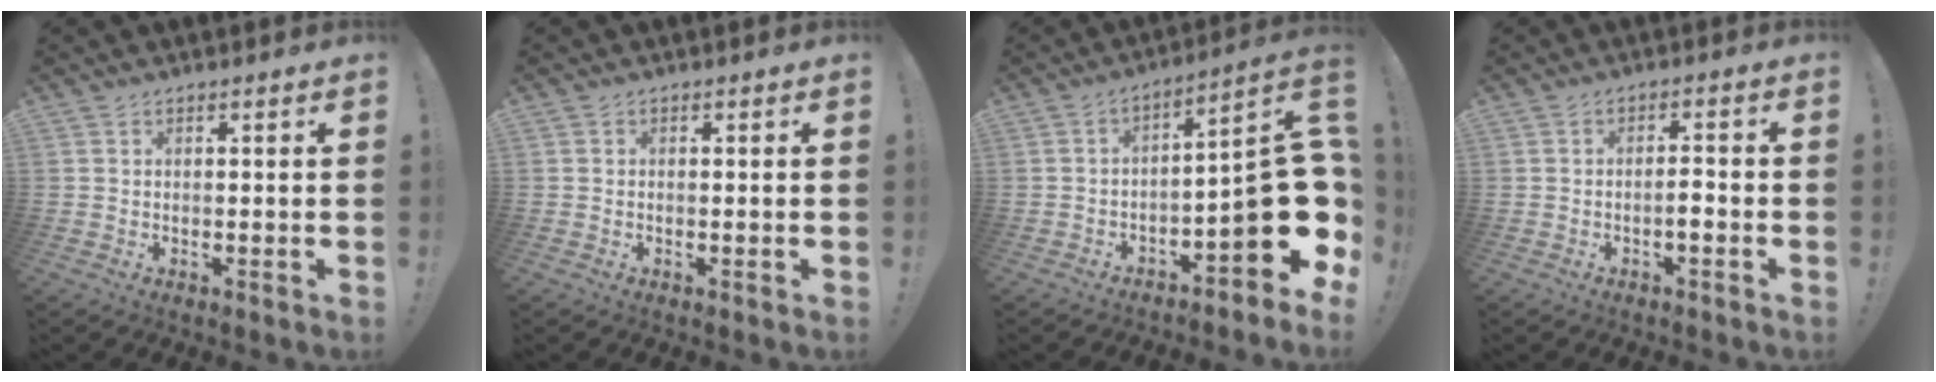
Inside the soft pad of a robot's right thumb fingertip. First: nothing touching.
{"total": 0.0}
{"total": 17.6, "force": [-3.7, 5.5, 16.3], "torque": [-0.213, 0.015, -0.053]}
{"total": 3.0, "force": [-1.2, 0.9, 2.6], "torque": [-0.042, 0.005, -0.021]}